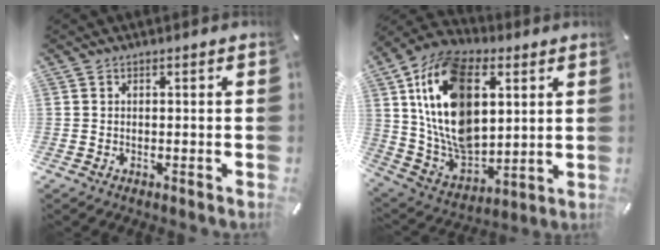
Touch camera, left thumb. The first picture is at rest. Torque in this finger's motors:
{"motor_torque": [1.37, 1.43, 1.80, 0.81, 0.43]}